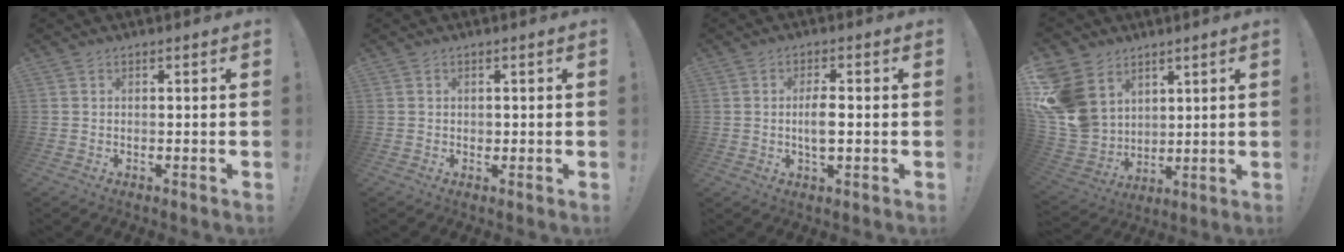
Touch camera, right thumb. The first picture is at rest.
{"total": 0.8, "force": [0.1, 0.8, 0.1], "torque": [0.005, 0.000, -0.001]}
{"total": 5.3, "force": [-0.6, 3.0, 4.3], "torque": [-0.070, 0.004, -0.014]}
{"total": 15.7, "force": [6.2, 12.8, 6.7], "torque": [-0.148, -0.032, 0.130]}